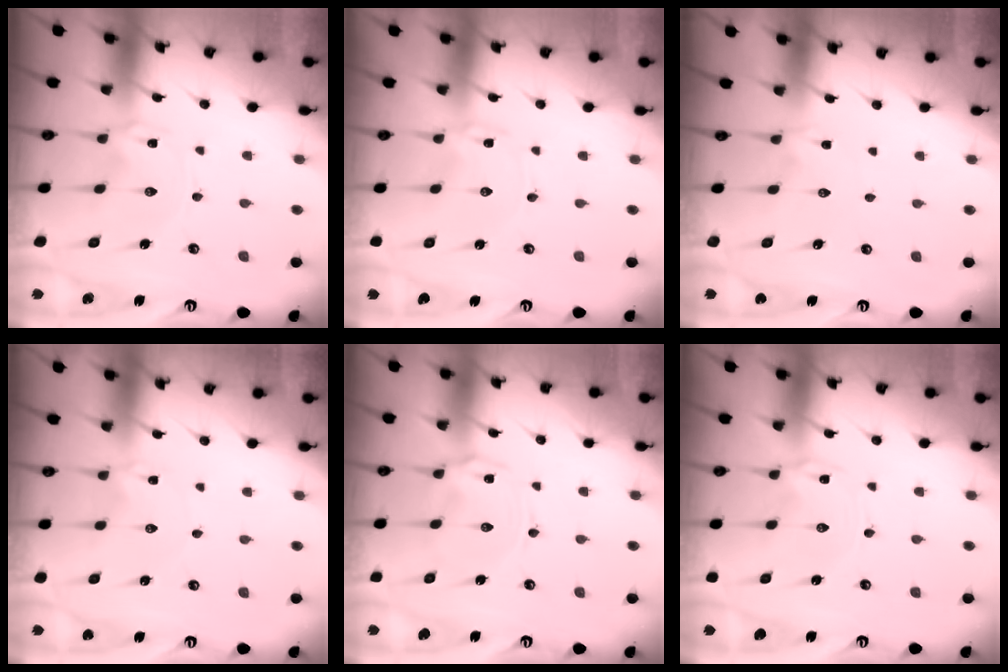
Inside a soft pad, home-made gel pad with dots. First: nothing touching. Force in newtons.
{"total": 0.0}
{"total": 1.9, "press": 1.8, "slide": 0.5}
{"total": 1.4, "press": 1.4, "slide": 0.2}
{"total": 2.0, "press": 2.0, "slide": 0.5}
{"total": 0.7, "press": 0.7, "slide": 0.1}